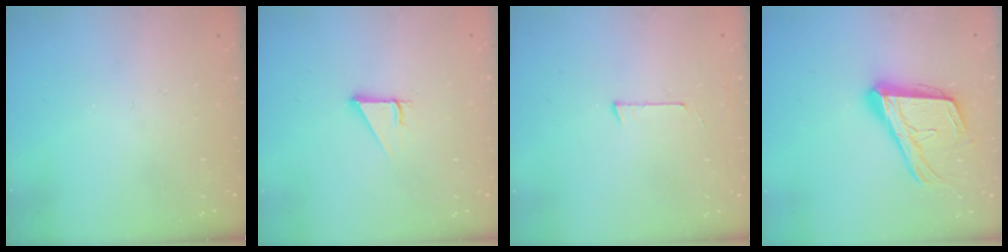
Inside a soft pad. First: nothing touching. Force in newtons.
{"total": 2.7, "press": 2.7, "slide": 0.3}
{"total": 3.2, "press": 3.2, "slide": 0.2}
{"total": 17.9, "press": 17.3, "slide": 4.5}